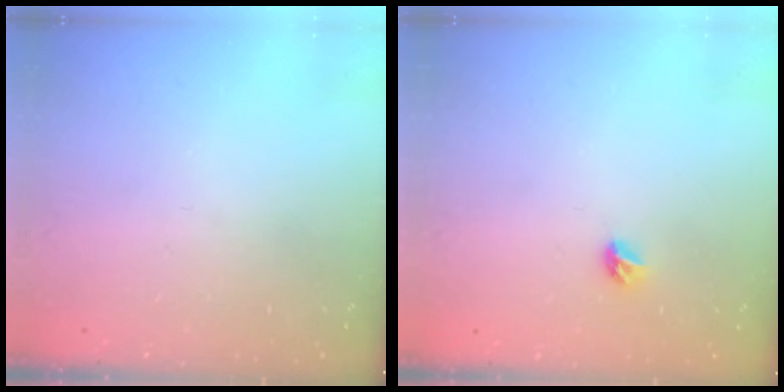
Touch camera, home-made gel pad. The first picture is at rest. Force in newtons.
{"total": 4.5, "press": 4.4, "slide": 0.9}